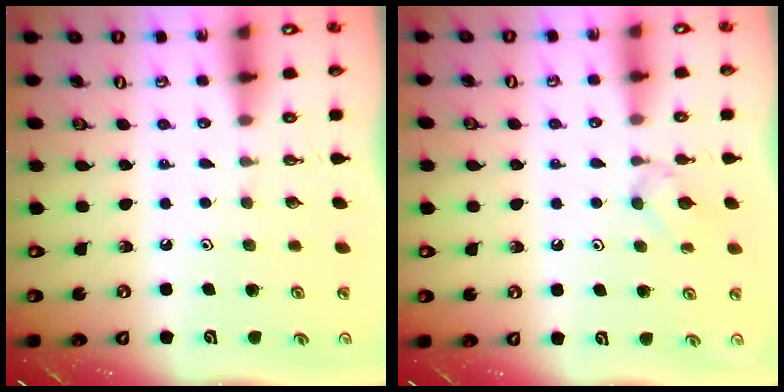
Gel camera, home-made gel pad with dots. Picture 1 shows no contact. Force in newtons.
{"total": 3.1, "press": 3.0, "slide": 0.6}